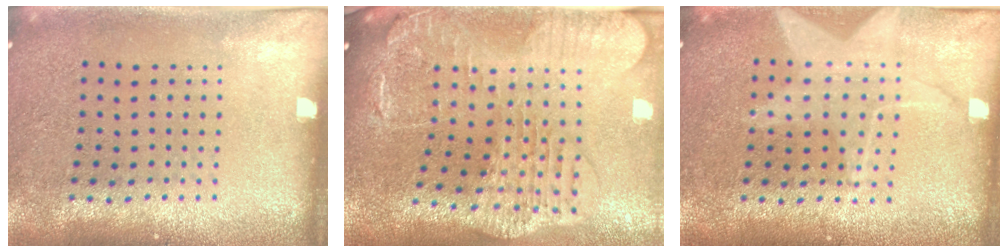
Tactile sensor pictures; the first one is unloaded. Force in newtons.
{"total": 2.8, "press": 2.4, "slide": 1.4}
{"total": 1.4, "press": 1.3, "slide": 0.4}